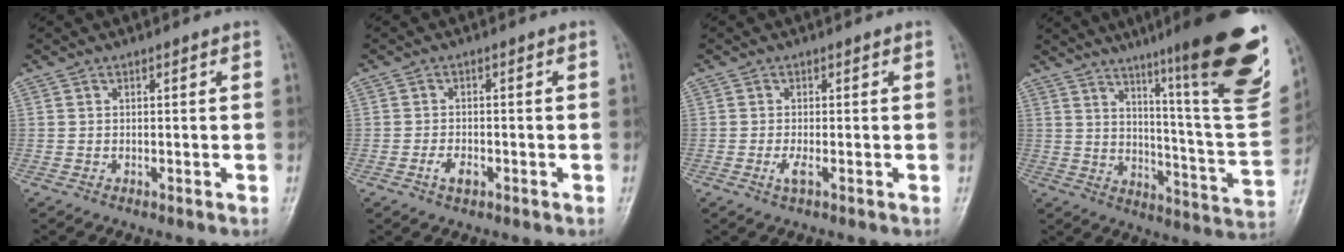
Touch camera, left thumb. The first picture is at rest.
{"total": 2.7, "force": [-1.3, 1.5, 1.9], "torque": [-0.034, 0.007, -0.022]}
{"total": 1.9, "force": [-0.6, 0.5, 1.8], "torque": [-0.039, -0.005, -0.013]}
{"total": 25.6, "force": [15.6, 2.4, 20.1], "torque": [-0.261, -0.078, 0.227]}